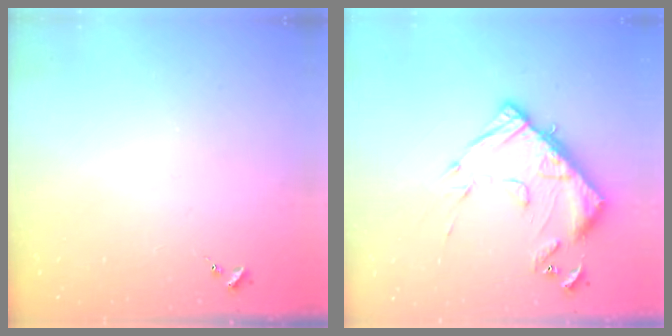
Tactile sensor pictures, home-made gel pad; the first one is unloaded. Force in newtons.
{"total": 16.6, "press": 16.6, "slide": 1.4}